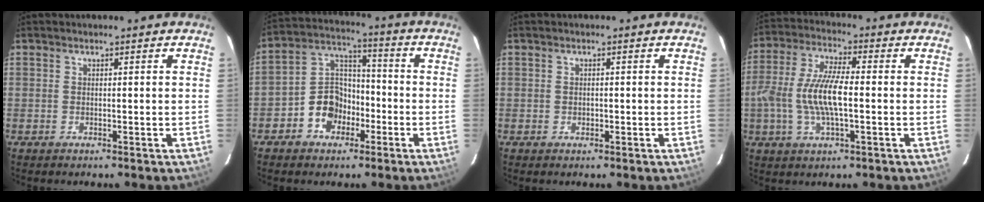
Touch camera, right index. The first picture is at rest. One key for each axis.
{"total": 9.1, "fx": -4.2, "fy": 7.2, "fz": 3.7, "tx": -0.077, "ty": 0.034, "tz": -0.068}
{"total": 0.9, "fx": -0.2, "fy": 0.8, "fz": 0.2, "tx": -0.002, "ty": -0.002, "tz": -0.002}
{"total": 11.2, "fx": -1.5, "fy": 3.4, "fz": 10.5, "tx": -0.218, "ty": 0.003, "tz": -0.031}